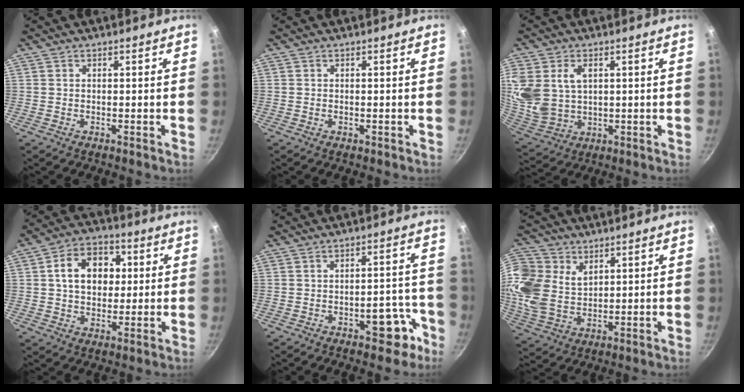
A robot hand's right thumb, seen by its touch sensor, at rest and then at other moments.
{"total": 0.5, "force": [-0.2, 0.3, 0.4], "torque": [-0.005, 0.000, -0.003]}
{"total": 15.6, "force": [3.9, 11.5, 9.9], "torque": [-0.217, -0.010, 0.090]}
{"total": 12.2, "force": [2.1, 9.1, 7.9], "torque": [-0.093, 0.015, 0.022]}
{"total": 7.4, "force": [-4.2, 3.8, 4.7], "torque": [-0.019, 0.046, -0.042]}
{"total": 13.0, "force": [4.7, 9.7, 7.2], "torque": [-0.151, -0.019, 0.091]}